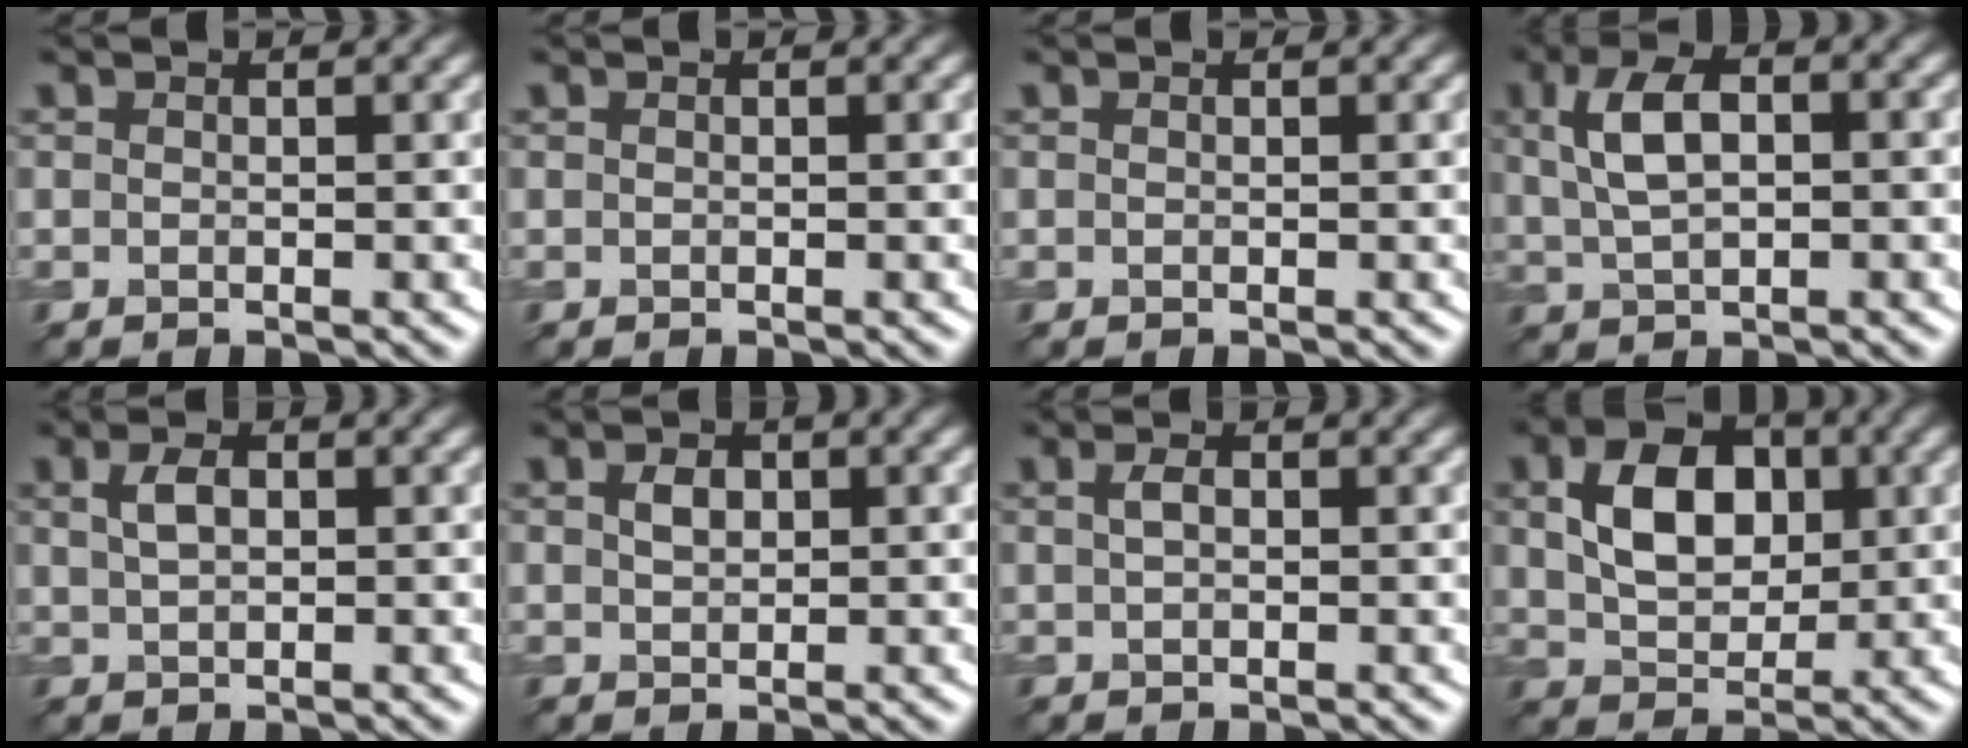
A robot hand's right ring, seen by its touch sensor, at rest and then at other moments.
{"total": 0.0}
{"total": 0.0}
{"total": 5.2, "force": [1.3, 2.7, 4.3], "torque": [-0.088, 0.012, 0.021]}
{"total": 2.2, "force": [0.6, 1.2, 1.7], "torque": [-0.035, 0.005, 0.010]}
{"total": 1.8, "force": [0.4, 1.2, 1.3], "torque": [-0.025, 0.006, 0.006]}
{"total": 1.3, "force": [0.3, 0.8, 1.0], "torque": [-0.021, 0.002, 0.004]}
{"total": 6.5, "force": [1.2, 4.4, 4.5], "torque": [-0.088, 0.004, 0.021]}